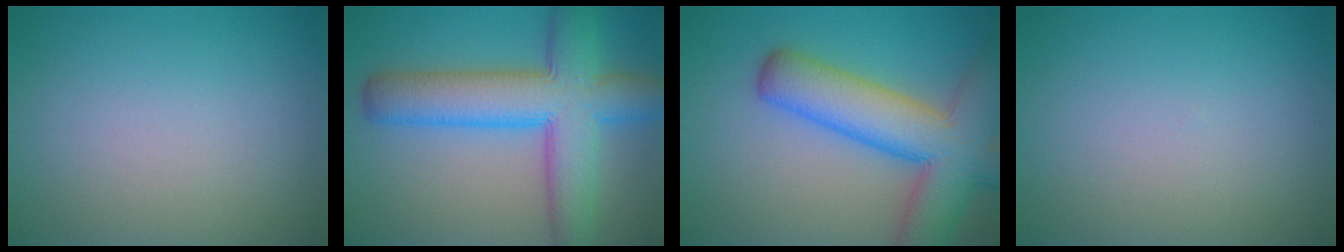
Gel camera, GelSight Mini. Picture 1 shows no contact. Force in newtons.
{"total": 9.7, "press": 9.7, "slide": 0.2}
{"total": 10.0, "press": 10.0, "slide": 0.6}
{"total": 0.0}